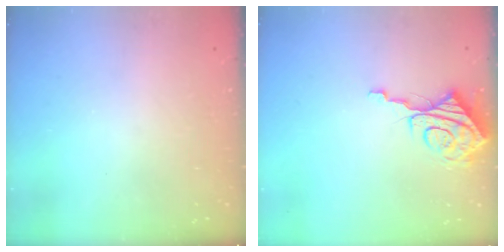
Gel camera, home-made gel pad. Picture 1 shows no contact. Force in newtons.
{"total": 9.8, "press": 9.7, "slide": 1.1}